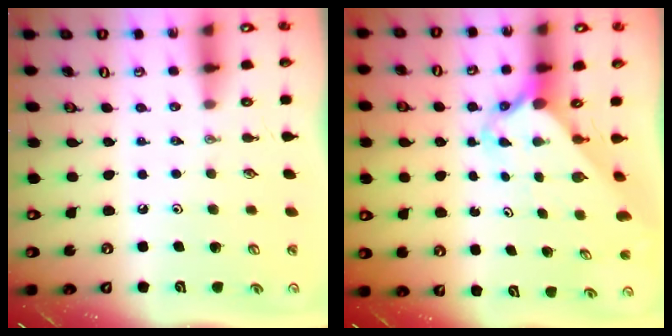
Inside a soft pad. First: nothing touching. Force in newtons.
{"total": 2.6, "press": 2.6, "slide": 0.2}